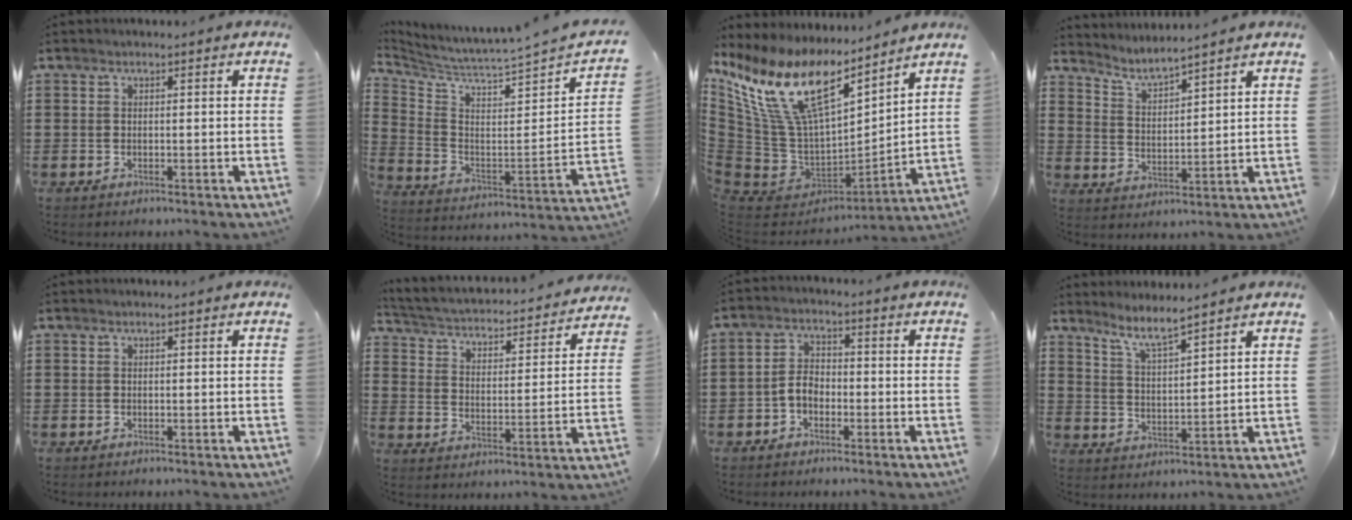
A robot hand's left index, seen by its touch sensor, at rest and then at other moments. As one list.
[{"total": 3.3, "force": [2.9, -1.1, 1.1], "torque": [-0.045, -0.057, 0.039]}, {"total": 16.3, "force": [9.2, 6.7, 11.6], "torque": [-0.284, -0.058, 0.158]}, {"total": 4.0, "force": [3.8, -0.2, 1.1], "torque": [-0.039, -0.021, 0.063]}, {"total": 0.0}, {"total": 1.9, "force": [1.8, 0.5, 0.6], "torque": [-0.030, -0.025, 0.017]}, {"total": 3.5, "force": [-1.5, 2.2, 2.2], "torque": [-0.058, 0.004, -0.034]}, {"total": 5.5, "force": [4.8, -0.2, 2.6], "torque": [-0.068, -0.021, 0.083]}]